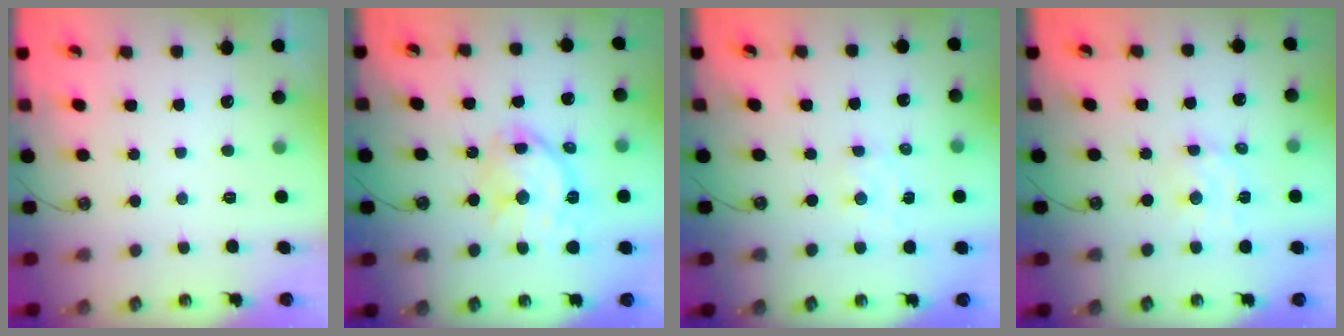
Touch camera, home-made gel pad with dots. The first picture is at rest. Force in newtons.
{"total": 13.0, "press": 12.9, "slide": 1.2}
{"total": 2.3, "press": 2.3, "slide": 0.3}
{"total": 6.1, "press": 6.1, "slide": 0.3}